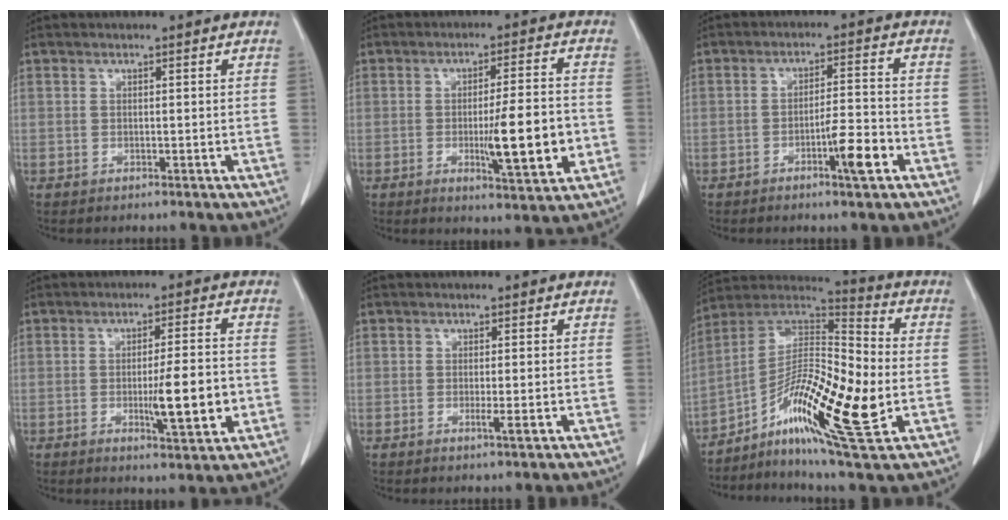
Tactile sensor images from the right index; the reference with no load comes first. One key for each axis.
{"total": 10.4, "fx": -2.4, "fy": 1.0, "fz": 10.1, "tx": -0.146, "ty": -0.008, "tz": -0.033}
{"total": 6.2, "fx": -3.0, "fy": 0.4, "fz": 5.4, "tx": -0.084, "ty": 0.001, "tz": -0.049}
{"total": 8.4, "fx": -1.9, "fy": 0.9, "fz": 8.2, "tx": -0.118, "ty": -0.007, "tz": -0.027}
{"total": 1.6, "fx": -0.6, "fy": -0.1, "fz": 1.5, "tx": -0.022, "ty": -0.004, "tz": -0.009}
{"total": 19.3, "fx": -5.0, "fy": 3.2, "fz": 18.3, "tx": -0.335, "ty": 0.001, "tz": -0.091}